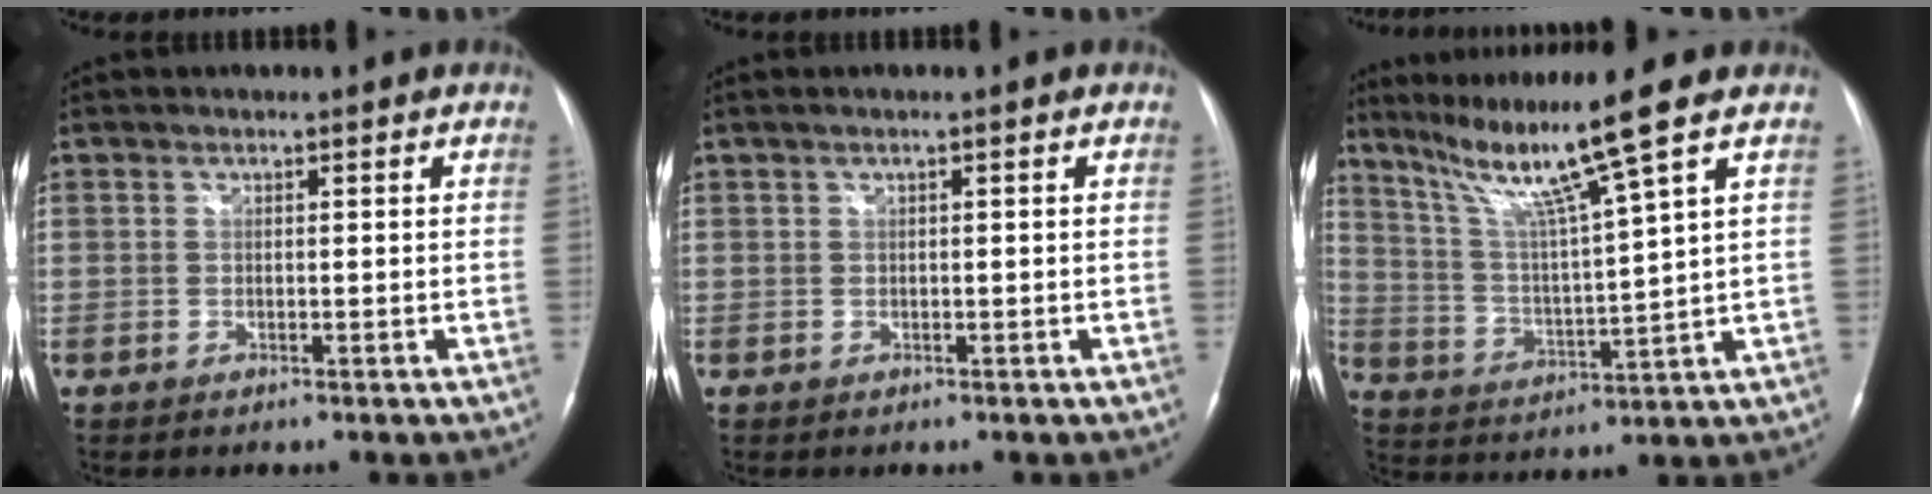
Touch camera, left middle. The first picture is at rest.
{"total": 1.0, "force": [0.3, -0.1, 0.9], "torque": [-0.023, 0.005, 0.005]}
{"total": 12.1, "force": [8.1, -2.8, 8.5], "torque": [-0.149, -0.002, 0.146]}